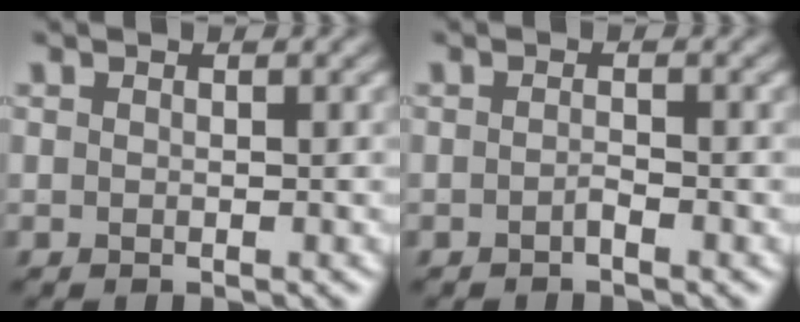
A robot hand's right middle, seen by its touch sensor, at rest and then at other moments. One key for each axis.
{"total": 0.7, "fx": -0.5, "fy": 0.1, "fz": 0.5, "tx": -0.012, "ty": 0.004, "tz": -0.010}